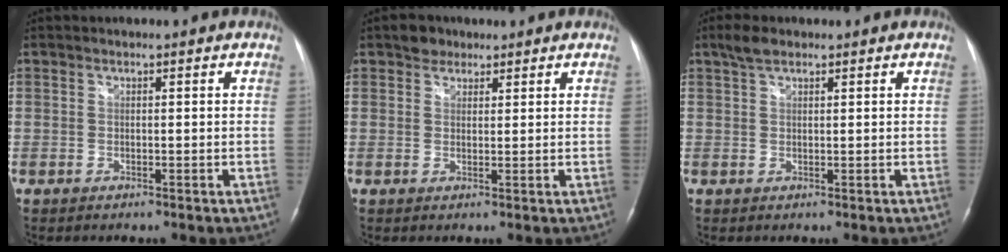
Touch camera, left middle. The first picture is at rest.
{"total": 2.7, "force": [1.8, 1.9, 0.4], "torque": [-0.007, 0.009, 0.026]}
{"total": 2.7, "force": [1.9, 1.1, 1.5], "torque": [-0.032, 0.012, 0.037]}